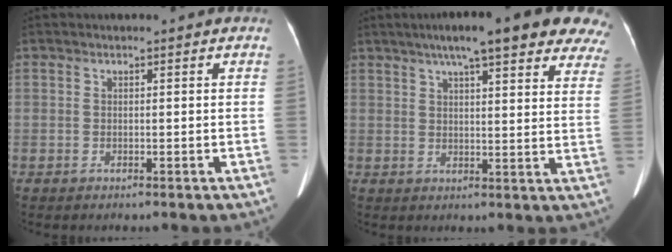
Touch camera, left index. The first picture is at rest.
{"total": 20.3, "force": [15.5, 3.3, 12.6], "torque": [-0.168, 0.033, 0.180]}